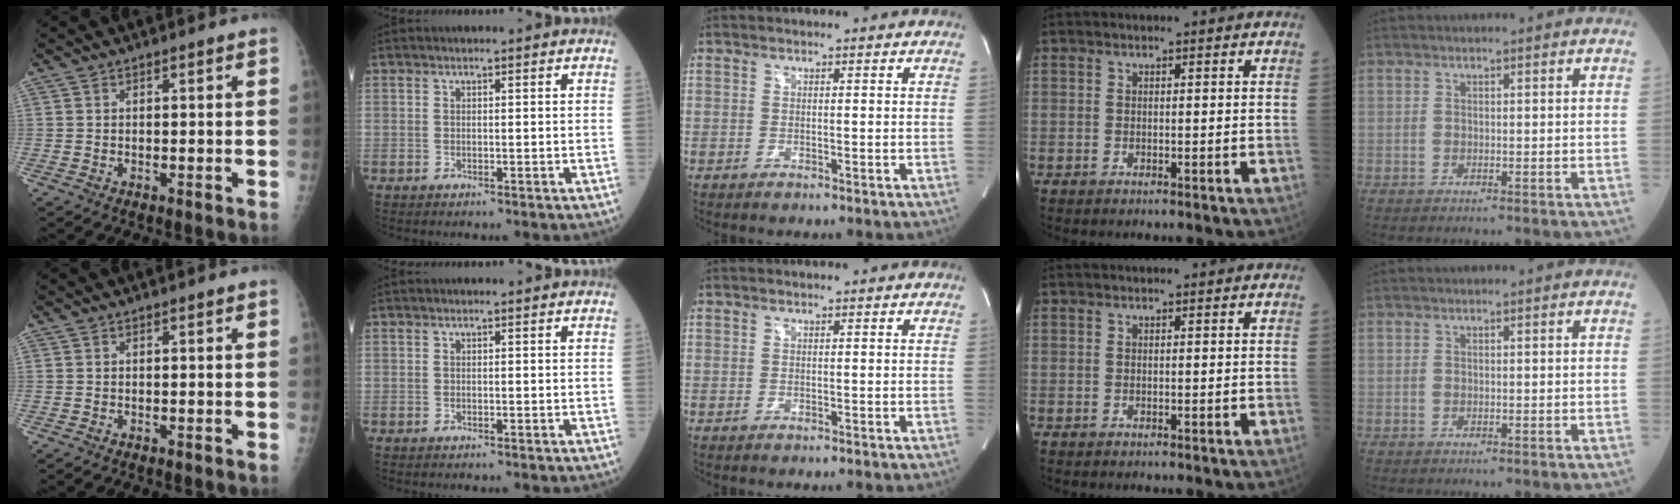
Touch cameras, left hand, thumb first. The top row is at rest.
{}